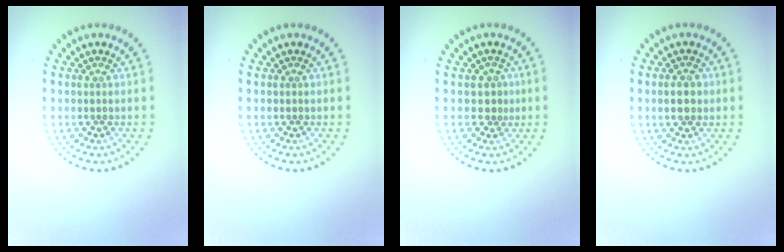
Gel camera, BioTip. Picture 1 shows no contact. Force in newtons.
{"total": 0.0}
{"total": 1.2, "press": 1.0, "slide": 0.6}
{"total": 2.5, "press": 2.5, "slide": 0.1}